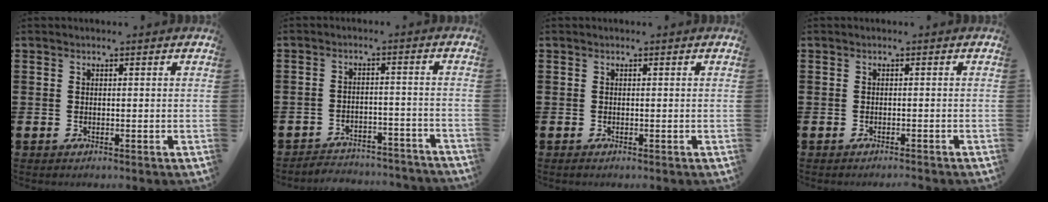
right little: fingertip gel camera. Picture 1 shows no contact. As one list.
[{"total": 3.3, "force": [-3.2, 0.3, -0.2], "torque": [-0.004, 0.004, -0.070]}, {"total": 0.0}, {"total": 0.6, "force": [-0.6, -0.2, 0.0], "torque": [0.002, 0.000, -0.013]}]